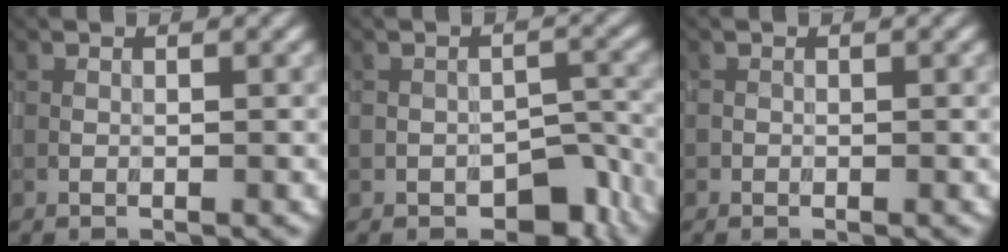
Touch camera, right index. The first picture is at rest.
{"total": 4.7, "force": [-2.9, 2.8, 2.3], "torque": [-0.018, 0.005, -0.033]}
{"total": 0.0}